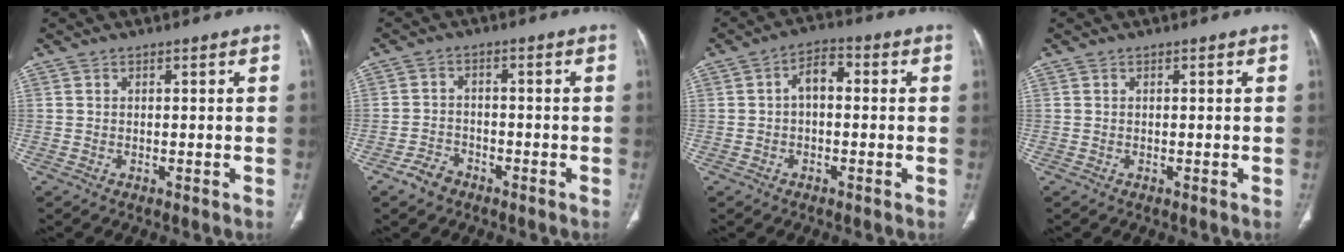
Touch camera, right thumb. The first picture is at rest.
{"total": 4.0, "force": [-2.9, 2.5, 1.3], "torque": [-0.024, 0.021, -0.049]}
{"total": 4.9, "force": [0.1, 2.9, 4.0], "torque": [-0.058, 0.020, -0.009]}
{"total": 0.0}